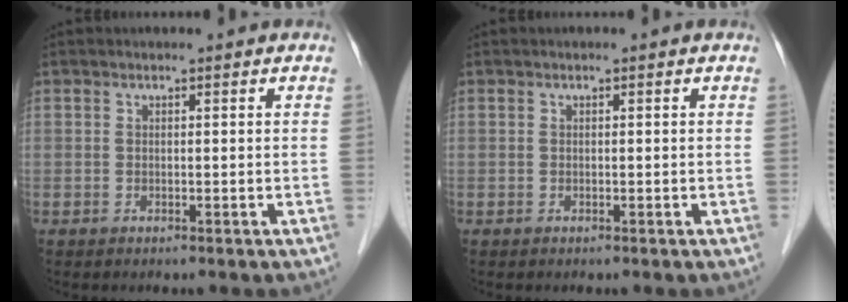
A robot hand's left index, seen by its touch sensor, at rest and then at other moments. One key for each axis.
{"total": 0.0}